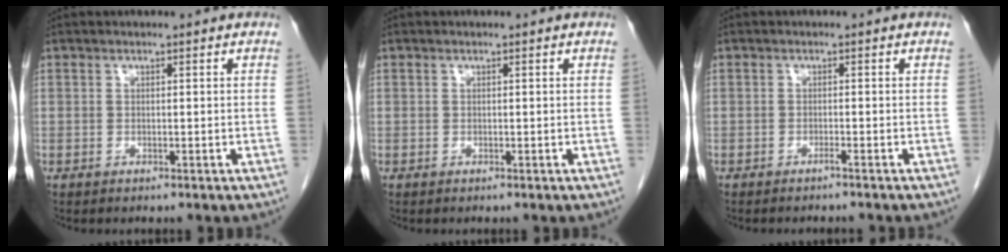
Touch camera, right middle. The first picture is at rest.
{"total": 0.0}
{"total": 1.9, "force": [-1.7, -0.5, 0.7], "torque": [-0.009, 0.004, -0.021]}